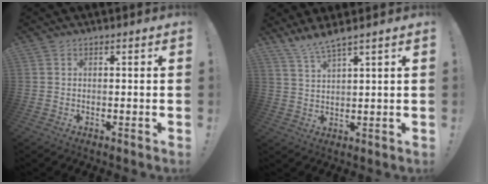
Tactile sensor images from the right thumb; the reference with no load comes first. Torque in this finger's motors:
{"motor_torque": [0.00, 0.00, 0.18, 0.07, 0.00]}